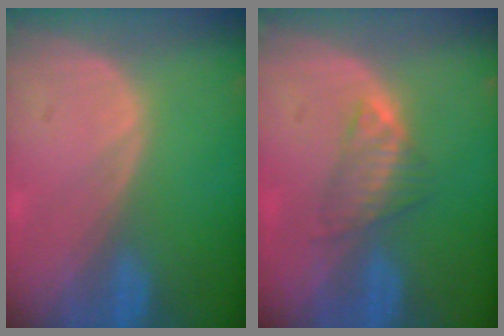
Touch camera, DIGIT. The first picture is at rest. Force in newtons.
{"total": 3.7, "press": 3.6, "slide": 0.7}